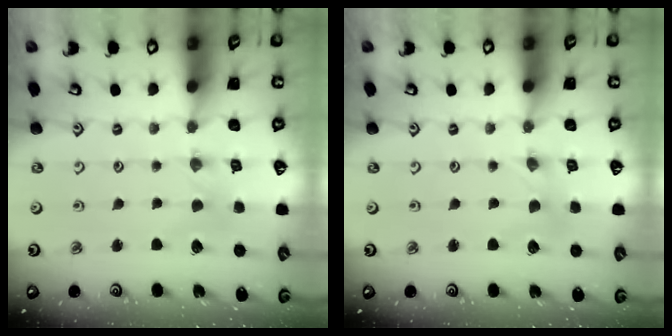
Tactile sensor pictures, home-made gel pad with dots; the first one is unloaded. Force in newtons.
{"total": 0.0}